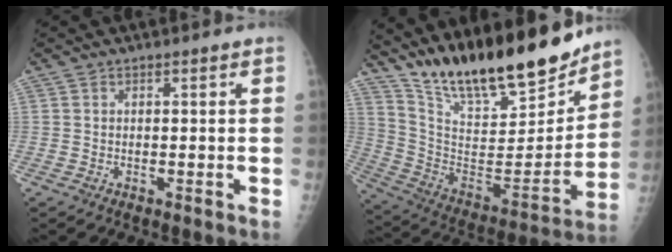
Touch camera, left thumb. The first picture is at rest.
{"total": 24.6, "force": [20.4, 6.4, 12.3], "torque": [-0.166, -0.106, 0.346]}